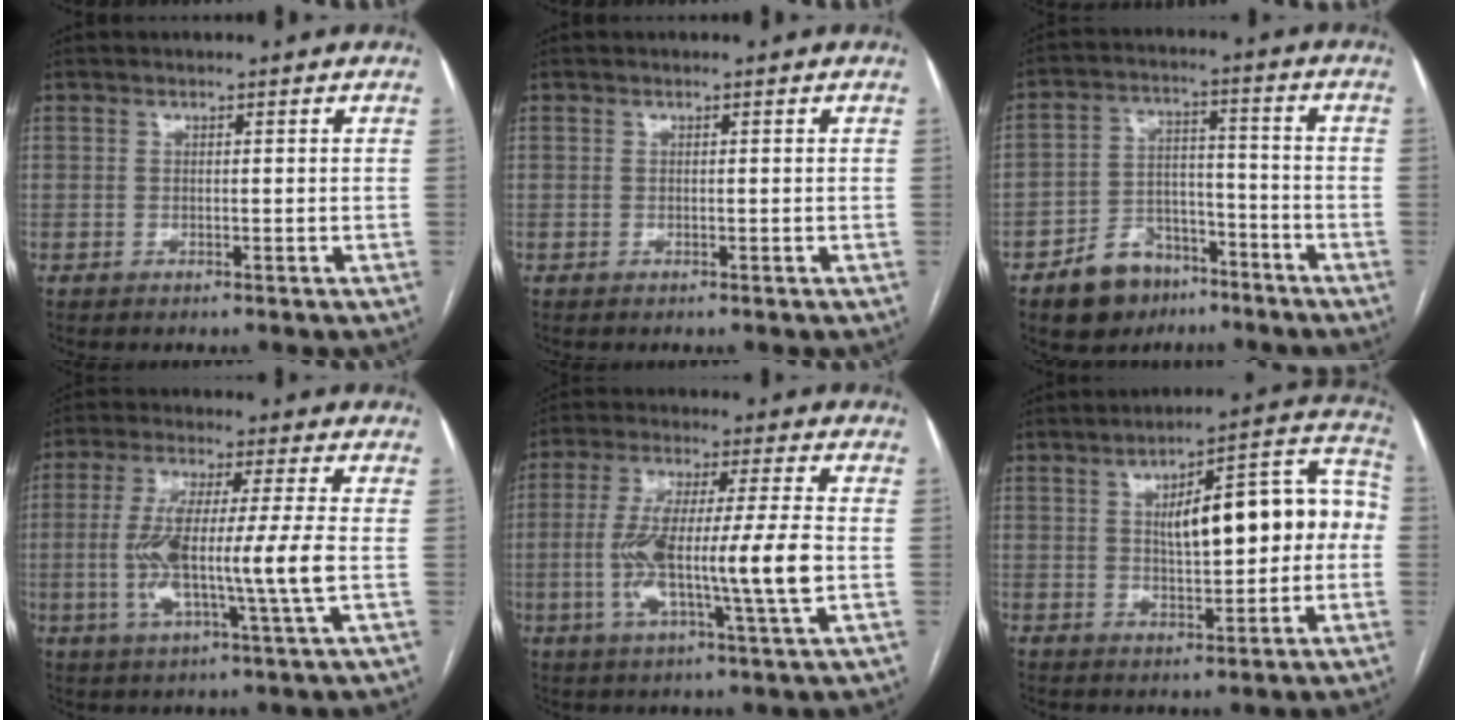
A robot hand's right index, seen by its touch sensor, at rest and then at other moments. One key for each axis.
{"total": 0.0}
{"total": 9.5, "fx": -6.3, "fy": 6.1, "fz": 3.6, "tx": -0.062, "ty": 0.020, "tz": -0.101}
{"total": 13.0, "fx": -1.4, "fy": 0.1, "fz": 12.9, "tx": -0.254, "ty": -0.003, "tz": -0.031}
{"total": 15.1, "fx": -1.9, "fy": 0.7, "fz": 15.0, "tx": -0.283, "ty": 0.002, "tz": -0.038}
{"total": 15.3, "fx": 1.0, "fy": 4.8, "fz": 14.4, "tx": -0.193, "ty": 0.051, "tz": 0.022}